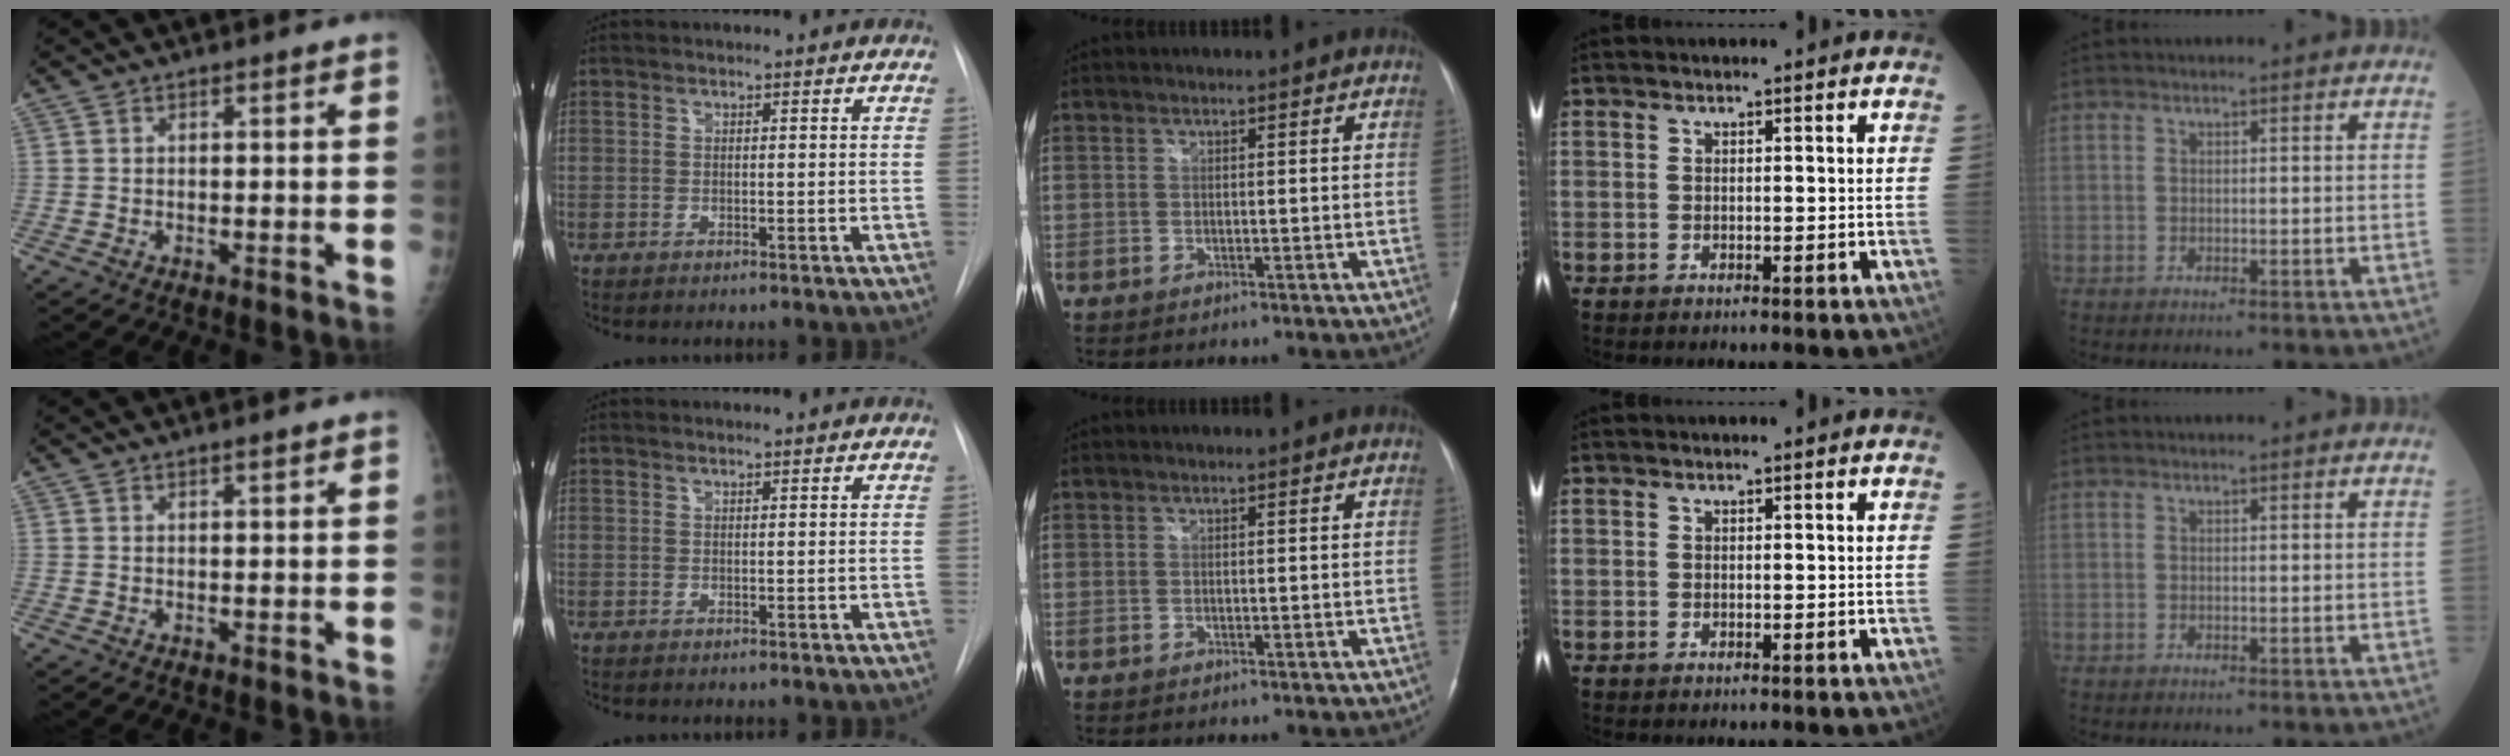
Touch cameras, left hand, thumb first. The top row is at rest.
{"thumb": {"total": 0.7, "force": [0.6, 0.0, 0.4], "torque": [-0.006, -0.004, 0.012]}, "index": {"total": 0.8, "force": [0.8, 0.0, 0.1], "torque": [-0.008, 0.010, 0.015]}}